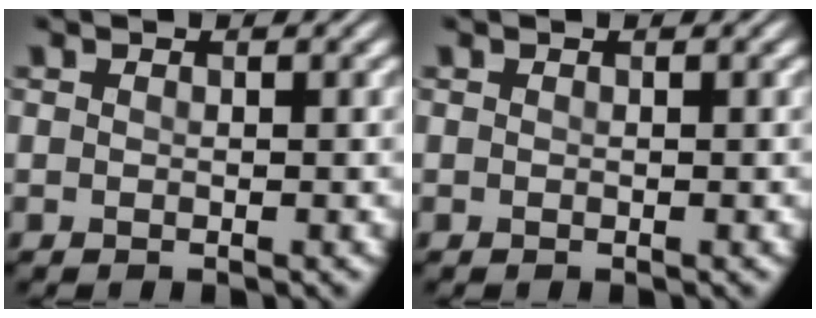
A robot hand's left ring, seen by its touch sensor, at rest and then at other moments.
{"total": 0.0}